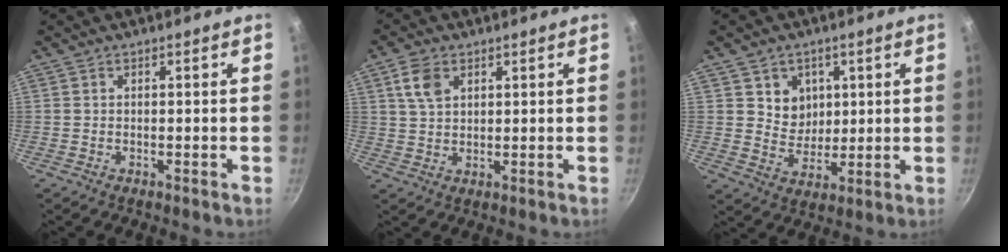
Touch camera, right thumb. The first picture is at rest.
{"total": 5.5, "force": [2.4, 3.5, 3.5], "torque": [-0.059, -0.003, 0.047]}
{"total": 6.7, "force": [2.3, 6.0, 2.0], "torque": [0.002, -0.017, 0.043]}